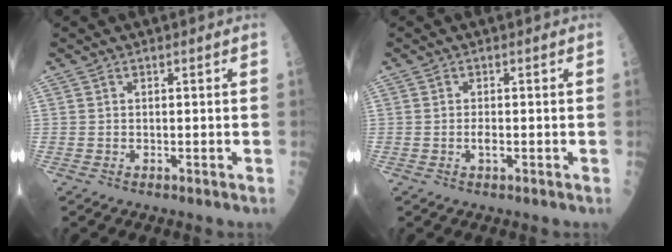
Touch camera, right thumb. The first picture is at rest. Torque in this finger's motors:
{"motor_torque": [0.34, 0.48, 0.31, 0.02, 0.00]}